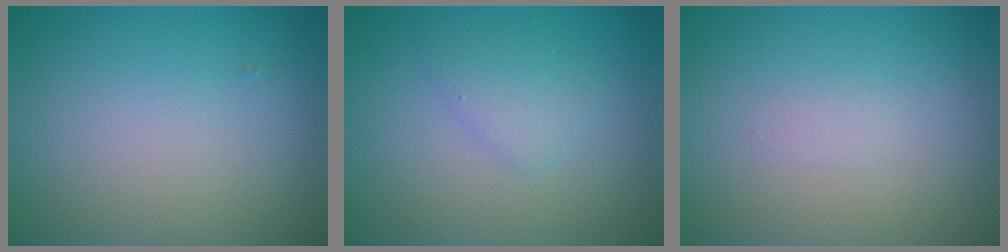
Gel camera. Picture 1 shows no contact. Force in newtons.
{"total": 1.7, "press": 1.7, "slide": 0.1}
{"total": 0.5, "press": 0.5, "slide": 0.0}